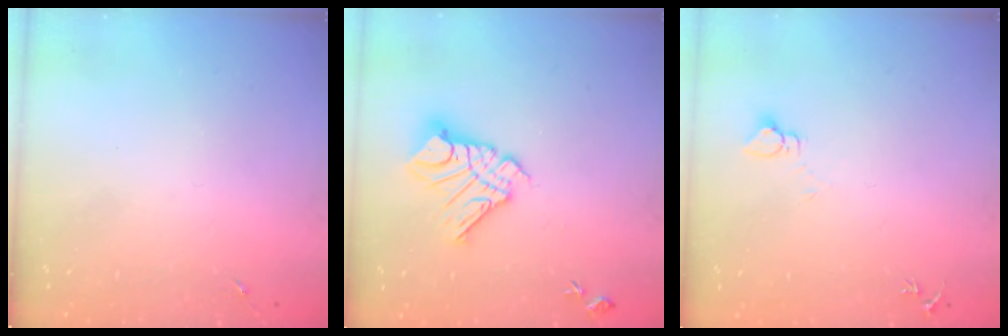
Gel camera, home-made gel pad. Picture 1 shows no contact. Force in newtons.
{"total": 14.1, "press": 14.1, "slide": 1.4}
{"total": 2.7, "press": 2.7, "slide": 0.2}